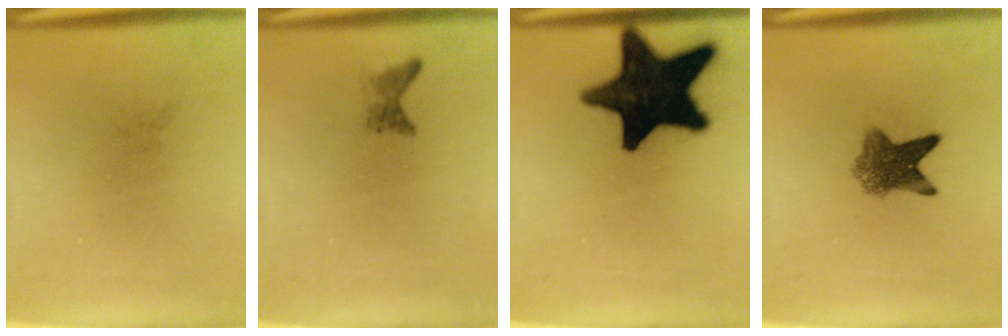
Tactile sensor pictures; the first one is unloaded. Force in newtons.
{"total": 1.2}
{"total": 19.3}
{"total": 6.2}